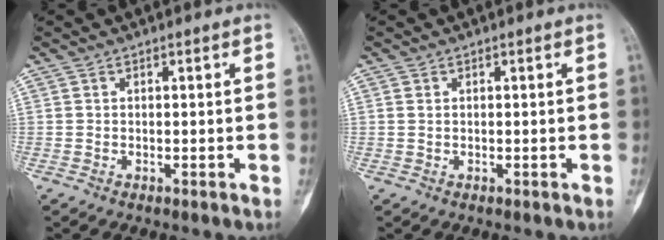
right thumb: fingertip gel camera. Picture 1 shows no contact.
{"total": 0.7, "force": [0.1, 0.5, 0.4], "torque": [-0.009, 0.001, 0.003]}